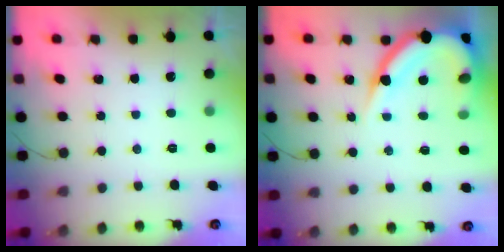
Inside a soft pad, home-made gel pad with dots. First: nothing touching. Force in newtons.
{"total": 13.8, "press": 13.8, "slide": 1.1}